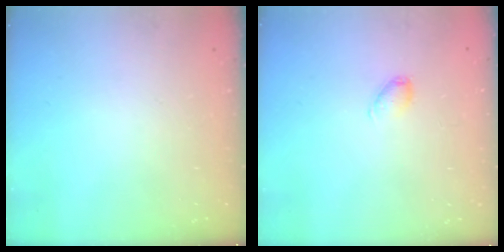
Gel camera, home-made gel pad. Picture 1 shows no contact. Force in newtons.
{"total": 5.7, "press": 5.7, "slide": 0.6}